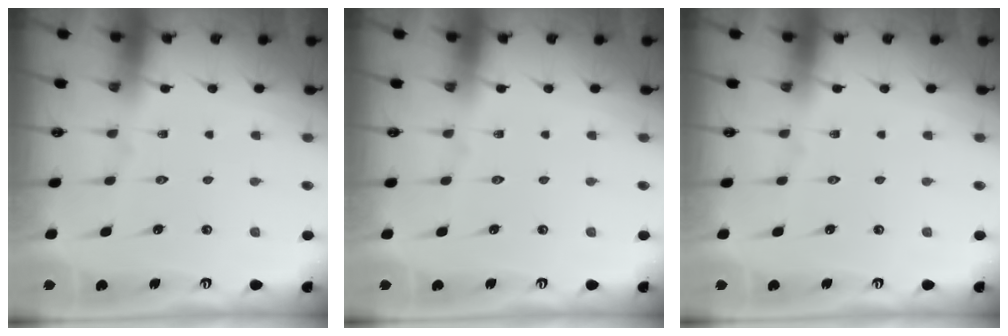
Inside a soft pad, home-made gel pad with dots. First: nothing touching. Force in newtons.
{"total": 0.0}
{"total": 0.0}